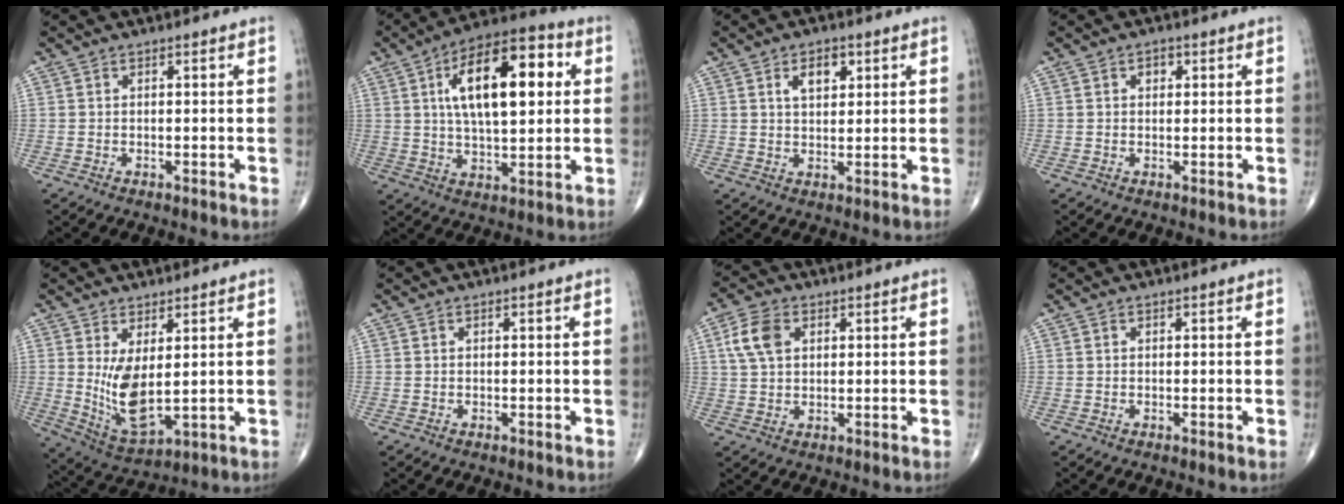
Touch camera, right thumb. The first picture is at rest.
{"total": 18.9, "force": [4.4, 8.4, 16.3], "torque": [-0.240, 0.012, 0.065]}
{"total": 5.0, "force": [2.1, 2.9, 3.5], "torque": [-0.041, -0.008, 0.034]}
{"total": 1.8, "force": [0.6, 1.3, 1.0], "torque": [-0.005, 0.001, 0.005]}
{"total": 9.1, "force": [1.3, 3.8, 8.2], "torque": [-0.151, -0.029, 0.042]}
{"total": 0.0}
{"total": 6.8, "force": [2.1, 4.5, 4.6], "torque": [-0.088, 0.003, 0.039]}
{"total": 0.0}